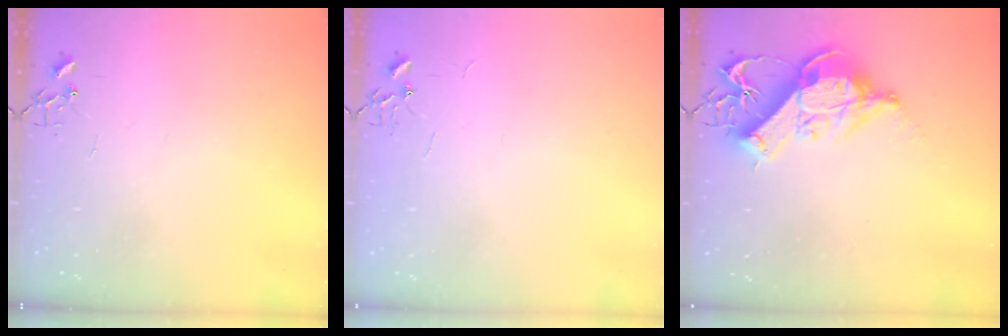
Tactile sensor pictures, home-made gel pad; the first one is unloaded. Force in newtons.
{"total": 1.8, "press": 1.8, "slide": 0.2}
{"total": 13.7, "press": 13.5, "slide": 2.2}